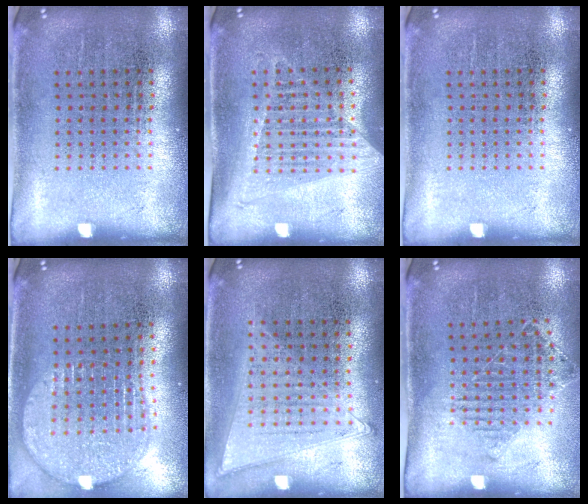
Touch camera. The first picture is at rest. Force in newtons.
{"total": 1.3, "press": 1.2, "slide": 0.6}
{"total": 0.0}
{"total": 1.8, "press": 1.5, "slide": 1.0}
{"total": 1.1, "press": 1.0, "slide": 0.3}
{"total": 1.1, "press": 1.0, "slide": 0.5}